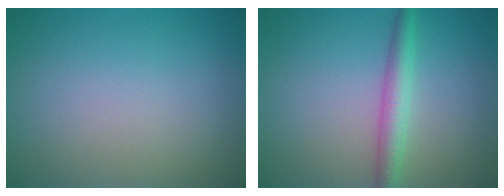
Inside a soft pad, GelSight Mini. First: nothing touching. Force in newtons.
{"total": 2.9, "press": 2.9, "slide": 0.1}